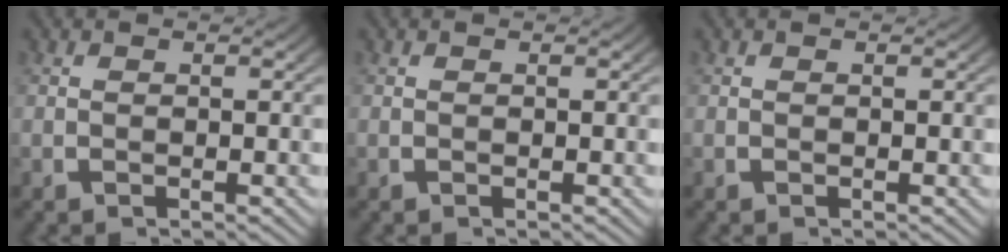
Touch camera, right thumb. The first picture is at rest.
{"total": 0.0}
{"total": 0.0}